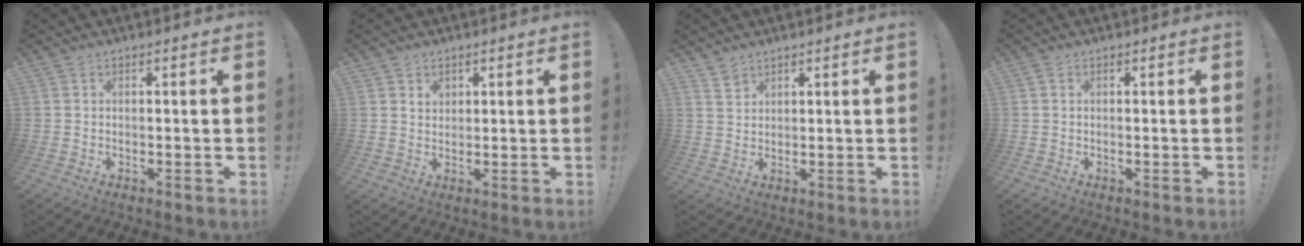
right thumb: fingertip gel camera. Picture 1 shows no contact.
{"total": 2.4, "force": [1.6, 1.8, 0.4], "torque": [0.010, -0.013, 0.026]}
{"total": 3.2, "force": [2.6, 1.7, 0.8], "torque": [-0.001, -0.021, 0.047]}
{"total": 0.0}